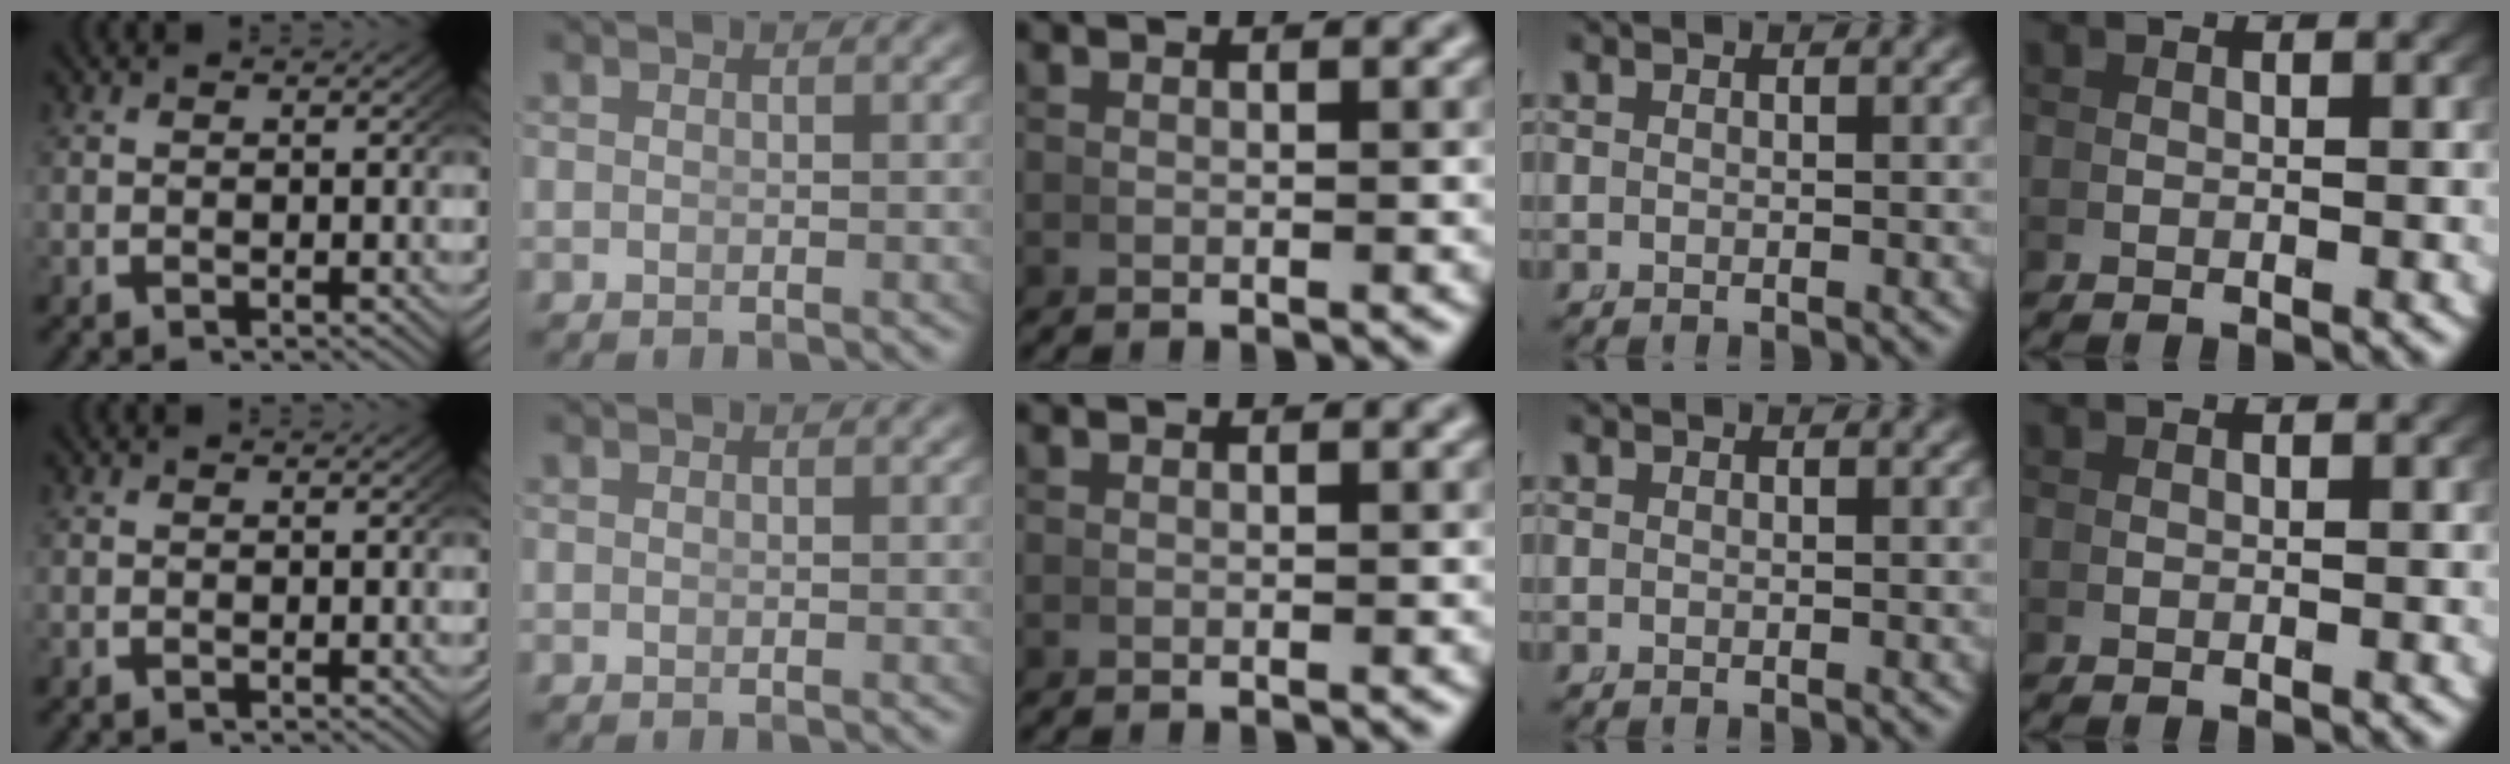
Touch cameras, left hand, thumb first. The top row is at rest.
{}